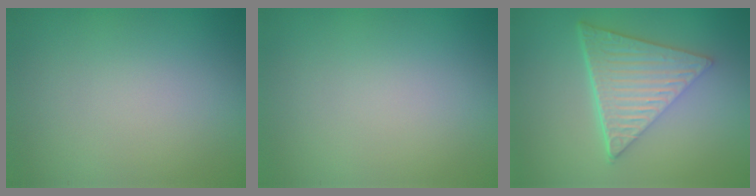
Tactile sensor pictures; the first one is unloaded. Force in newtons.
{"total": 0.0}
{"total": 6.9, "press": 4.6, "slide": 5.1}